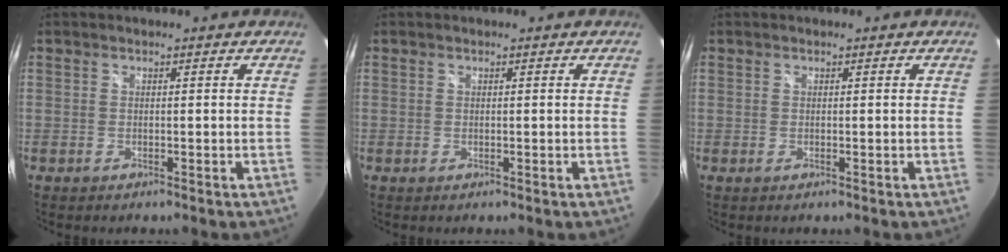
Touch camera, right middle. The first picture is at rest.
{"total": 0.0}
{"total": 0.0}